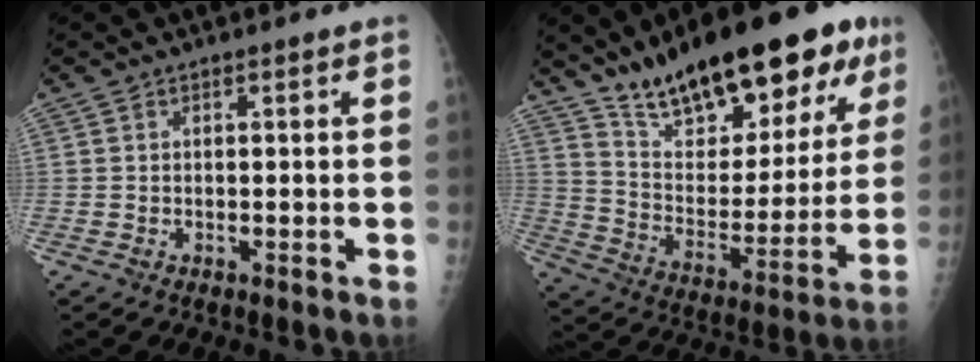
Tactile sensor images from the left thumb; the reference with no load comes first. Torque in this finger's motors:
{"motor_torque": [0.81, 0.95, 1.35, -1.42, 0.33]}